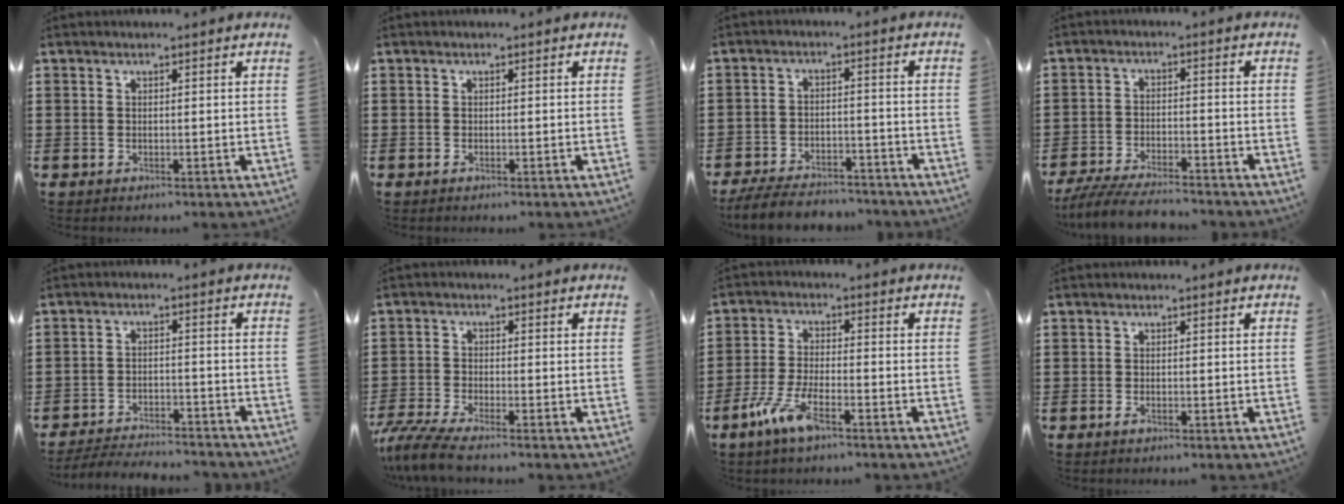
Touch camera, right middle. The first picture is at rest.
{"total": 0.0}
{"total": 5.9, "force": [-5.6, 1.1, 1.4], "torque": [-0.031, 0.007, -0.111]}
{"total": 5.8, "force": [-5.4, 0.7, 2.0], "torque": [-0.043, -0.003, -0.106]}
{"total": 4.5, "force": [-4.4, 0.4, 0.6], "torque": [-0.020, 0.001, -0.094]}
{"total": 5.0, "force": [-4.5, 0.2, 2.3], "torque": [-0.074, -0.021, -0.096]}
{"total": 6.9, "force": [-4.0, 1.6, 5.4], "torque": [-0.128, -0.013, -0.078]}
{"total": 0.8, "force": [-0.5, 0.4, 0.6], "torque": [-0.012, -0.003, -0.009]}